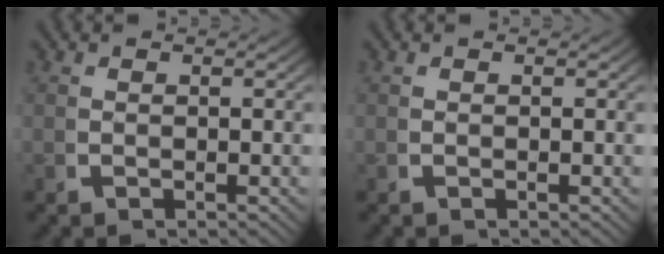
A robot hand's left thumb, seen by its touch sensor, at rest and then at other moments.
{"total": 0.0}